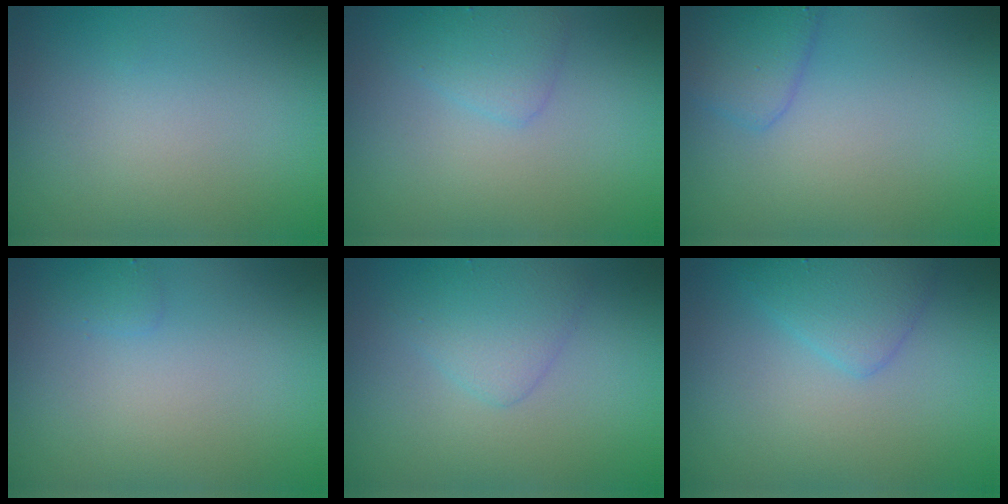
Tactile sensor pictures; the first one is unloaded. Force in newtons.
{"total": 1.8, "press": 1.8, "slide": 0.1}
{"total": 2.5, "press": 2.5, "slide": 0.2}
{"total": 0.7, "press": 0.7, "slide": 0.1}
{"total": 2.5, "press": 2.5, "slide": 0.1}
{"total": 2.5, "press": 2.5, "slide": 0.1}